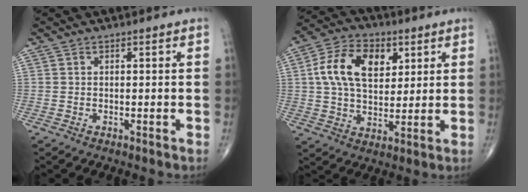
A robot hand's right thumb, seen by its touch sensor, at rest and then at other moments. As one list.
[{"total": 13.7, "force": [3.8, 8.7, 9.9], "torque": [-0.153, 0.001, 0.065]}]